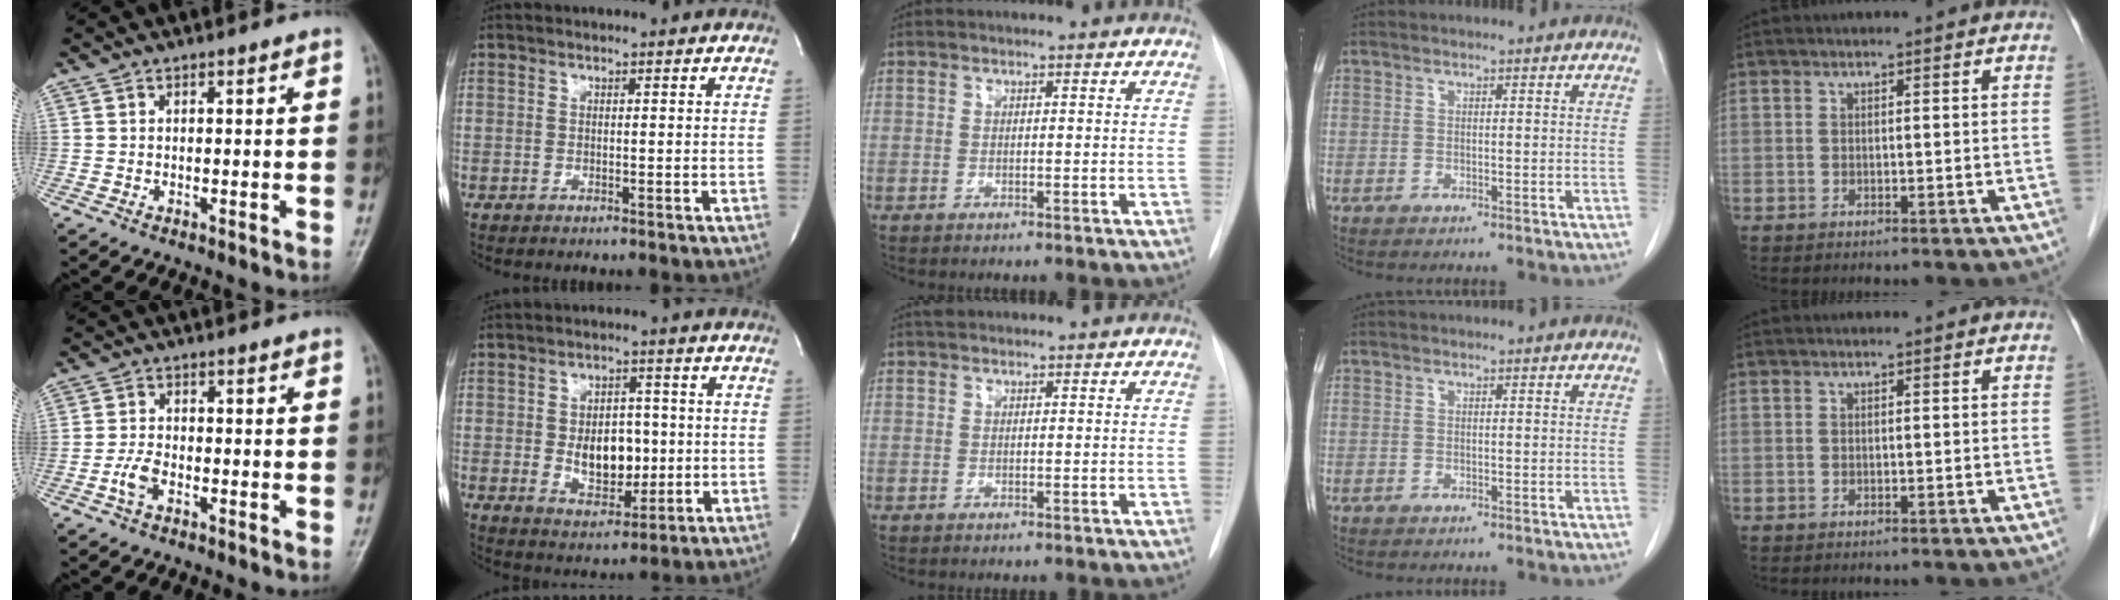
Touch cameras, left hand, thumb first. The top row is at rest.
{"thumb": {"total": 3.3, "force": [-1.5, 1.7, 2.3], "torque": [-0.052, 0.010, -0.032]}, "index": {"total": 7.7, "force": [-0.5, 4.8, 6.0], "torque": [-0.098, -0.001, 0.001]}, "middle": {"total": 1.1, "force": [1.0, 0.5, 0.3], "torque": [-0.010, 0.015, 0.017]}}